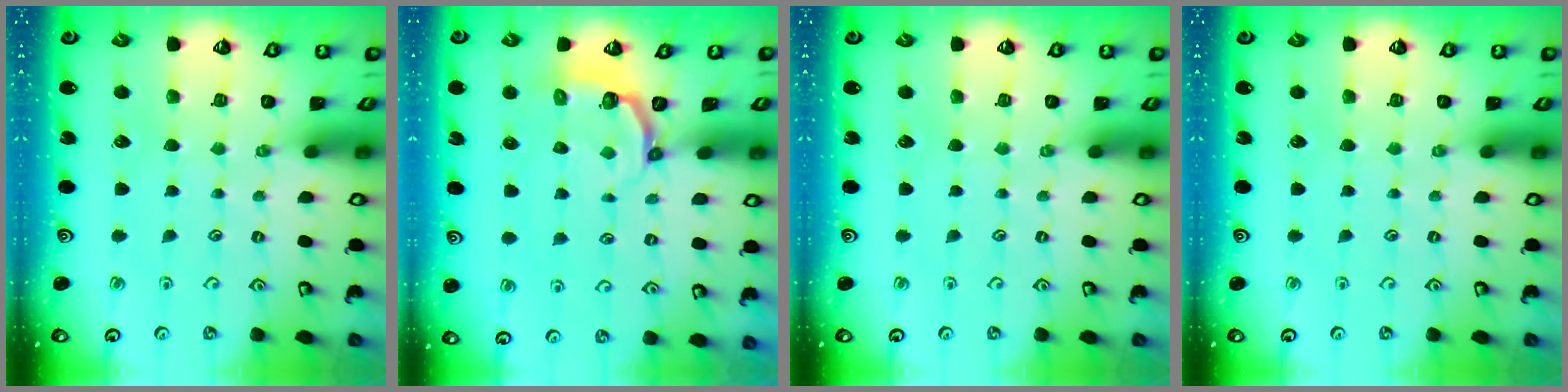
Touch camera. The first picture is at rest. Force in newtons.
{"total": 3.6, "press": 2.6, "slide": 2.5}
{"total": 0.0}
{"total": 0.0}